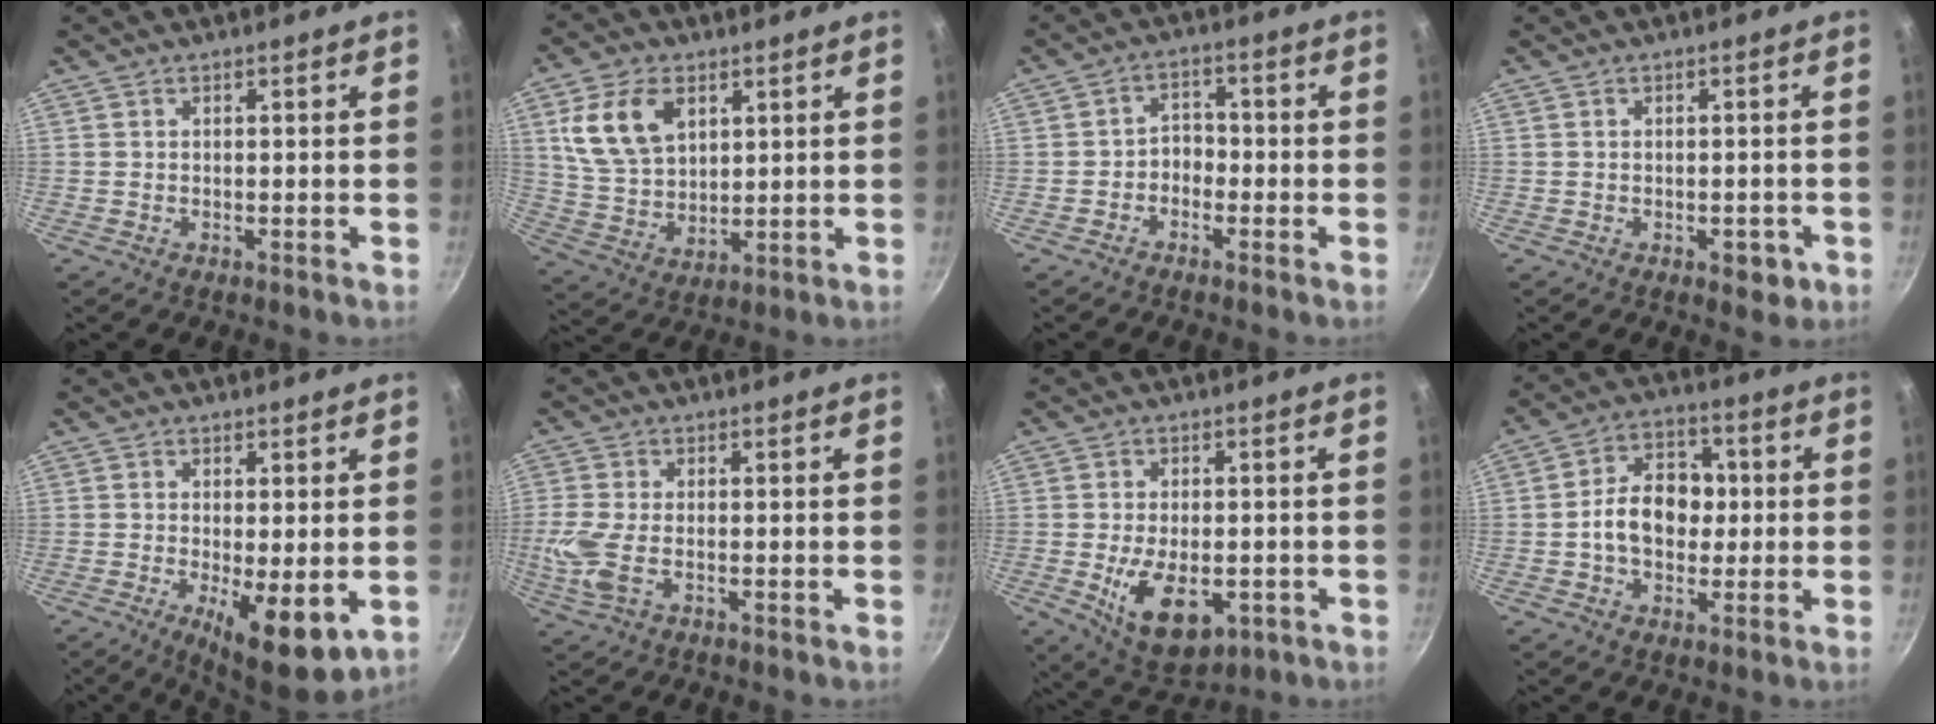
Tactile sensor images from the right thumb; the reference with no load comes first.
{"total": 13.2, "force": [5.1, 8.5, 8.8], "torque": [-0.149, -0.017, 0.108]}
{"total": 3.6, "force": [-1.6, 2.7, 1.7], "torque": [-0.004, 0.024, -0.037]}
{"total": 3.2, "force": [-1.4, 1.8, 2.3], "torque": [-0.014, 0.006, -0.013]}
{"total": 11.0, "force": [-3.0, 3.8, 9.9], "torque": [-0.145, -0.023, -0.033]}
{"total": 6.9, "force": [-1.5, 3.9, 5.5], "torque": [-0.149, -0.001, -0.030]}
{"total": 11.5, "force": [-3.2, 6.5, 9.0], "torque": [-0.133, -0.001, -0.034]}
{"total": 11.3, "force": [-0.3, 8.2, 7.8], "torque": [-0.102, 0.024, -0.013]}